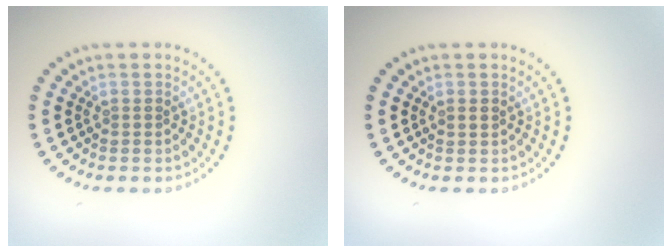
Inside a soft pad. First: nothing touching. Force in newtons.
{"total": 1.0, "press": 1.0, "slide": 0.1}